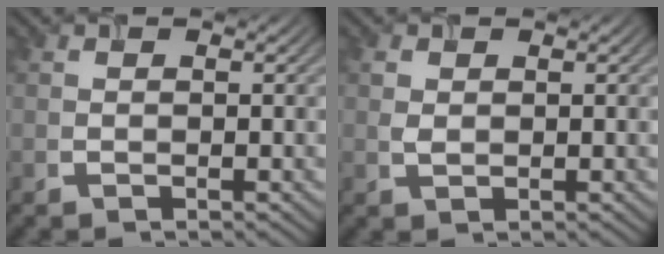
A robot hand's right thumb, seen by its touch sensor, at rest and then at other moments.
{"total": 1.3, "force": [0.4, 1.0, 0.7], "torque": [-0.019, 0.000, 0.010]}